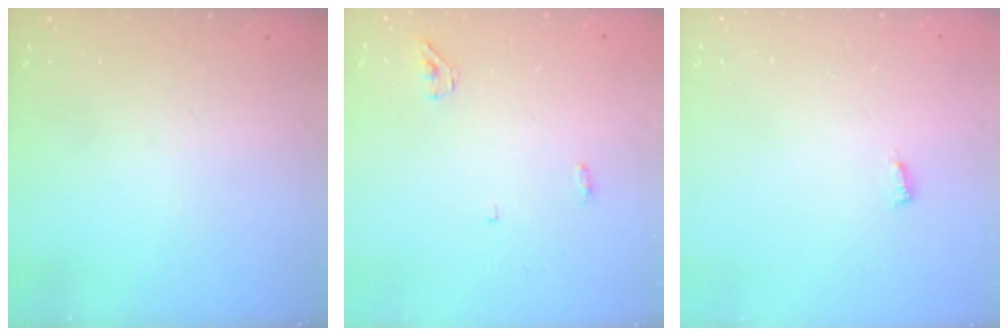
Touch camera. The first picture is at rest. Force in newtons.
{"total": 3.4, "press": 3.3, "slide": 1.0}
{"total": 3.1, "press": 3.1, "slide": 0.2}